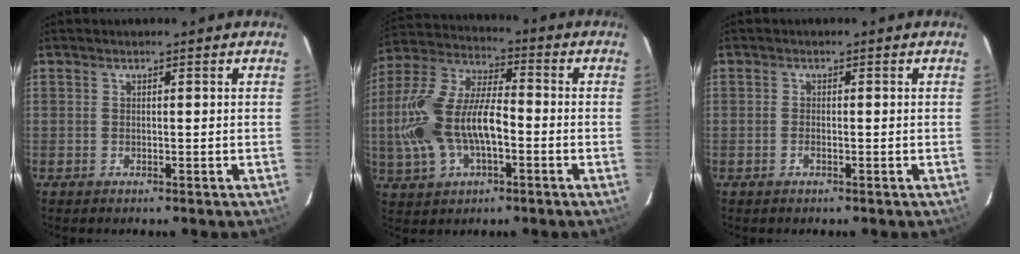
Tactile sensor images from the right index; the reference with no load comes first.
{"total": 17.2, "force": [-3.3, 8.4, 14.7], "torque": [-0.319, 0.007, -0.059]}
{"total": 1.1, "force": [-0.5, 0.5, 0.8], "torque": [-0.018, 0.000, -0.010]}